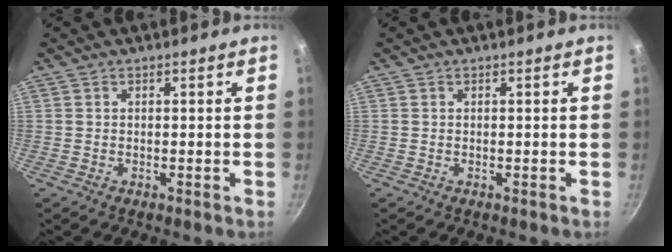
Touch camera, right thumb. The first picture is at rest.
{"total": 0.0}